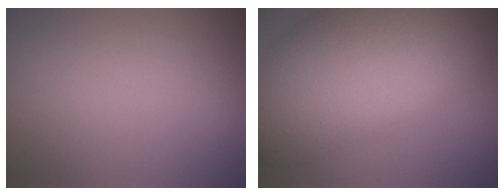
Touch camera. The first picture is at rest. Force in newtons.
{"total": 14.4, "press": 14.4, "slide": 0.8}